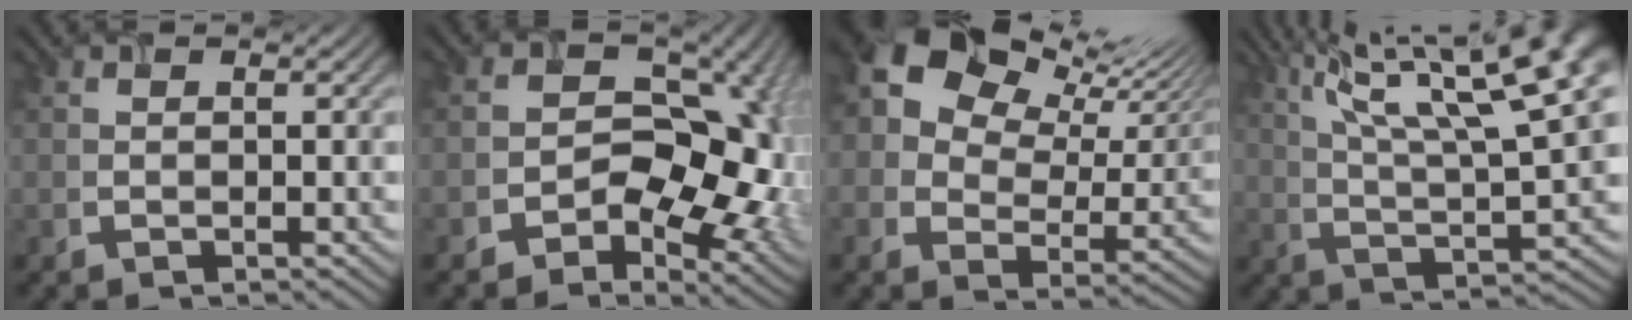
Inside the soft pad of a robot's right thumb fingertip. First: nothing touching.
{"total": 13.9, "force": [-2.1, 10.0, 9.5], "torque": [-0.089, -0.016, -0.014]}
{"total": 14.7, "force": [8.8, 8.7, 7.9], "torque": [-0.161, 0.030, 0.148]}
{"total": 16.8, "force": [8.5, 4.4, 13.9], "torque": [-0.234, 0.024, 0.146]}